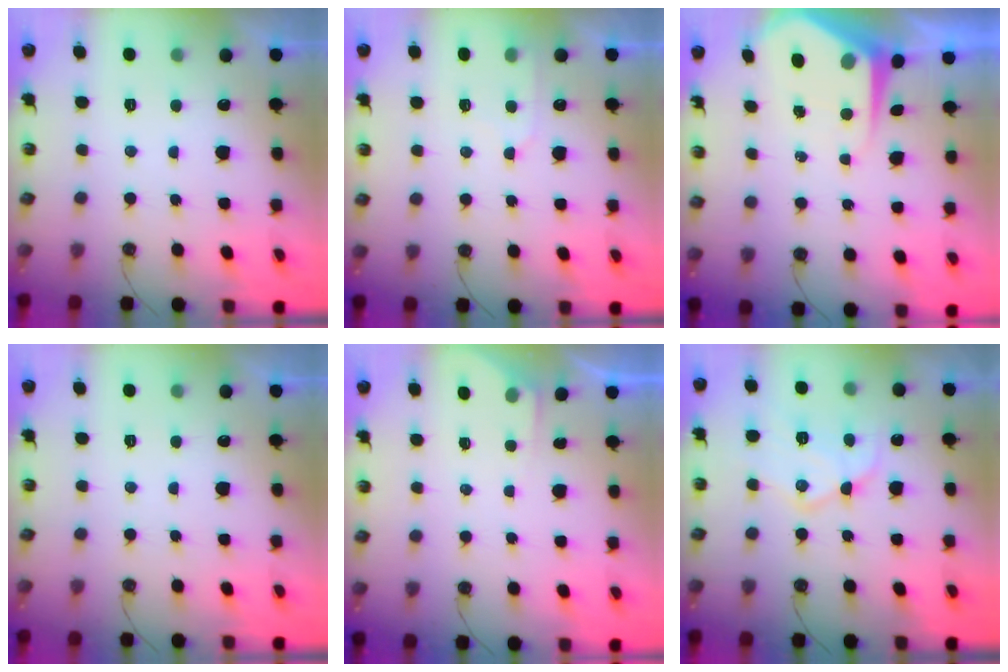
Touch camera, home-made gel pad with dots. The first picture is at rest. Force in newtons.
{"total": 4.8, "press": 4.8, "slide": 0.5}
{"total": 7.8, "press": 7.7, "slide": 0.7}
{"total": 0.0}
{"total": 3.0, "press": 2.9, "slide": 0.5}
{"total": 13.3, "press": 13.3, "slide": 1.1}